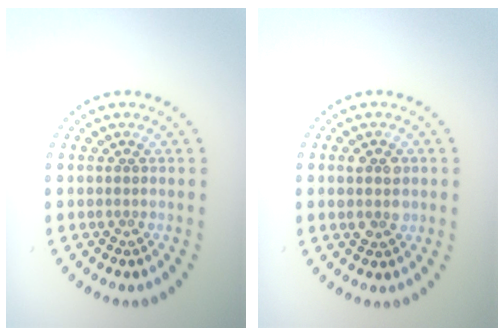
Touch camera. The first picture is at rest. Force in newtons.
{"total": 2.2, "press": 2.2, "slide": 0.3}